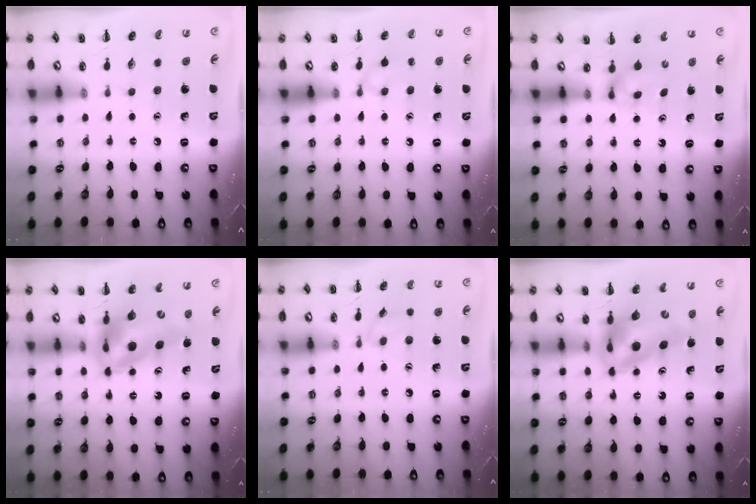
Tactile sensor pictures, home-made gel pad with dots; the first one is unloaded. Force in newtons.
{"total": 6.6, "press": 6.2, "slide": 2.3}
{"total": 2.9, "press": 2.8, "slide": 1.0}
{"total": 12.2, "press": 11.5, "slide": 4.0}
{"total": 3.4, "press": 3.1, "slide": 1.3}
{"total": 12.2, "press": 11.5, "slide": 4.0}